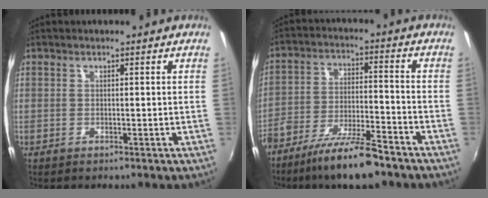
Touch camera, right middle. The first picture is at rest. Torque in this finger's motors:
{"motor_torque": [1.11, -1.03, 0.41, 0.16]}